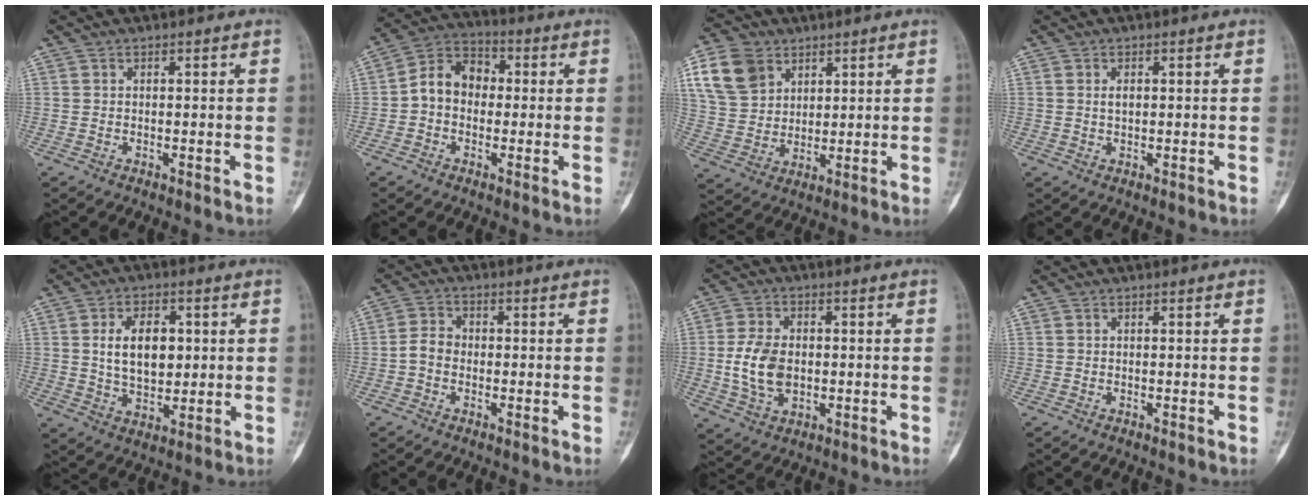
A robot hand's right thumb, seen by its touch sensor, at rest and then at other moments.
{"total": 8.7, "force": [-0.4, 6.8, 5.4], "torque": [-0.069, 0.034, -0.023]}
{"total": 11.1, "force": [5.1, 8.3, 5.2], "torque": [-0.086, -0.009, 0.105]}
{"total": 1.4, "force": [0.3, 0.9, 1.1], "torque": [-0.014, 0.001, 0.005]}
{"total": 10.2, "force": [1.7, 6.4, 7.7], "torque": [-0.105, -0.005, 0.036]}
{"total": 3.6, "force": [-1.0, 2.8, 2.1], "torque": [-0.029, 0.013, -0.026]}
{"total": 9.1, "force": [-0.5, 6.5, 6.4], "torque": [-0.116, 0.003, -0.006]}
{"total": 0.0}